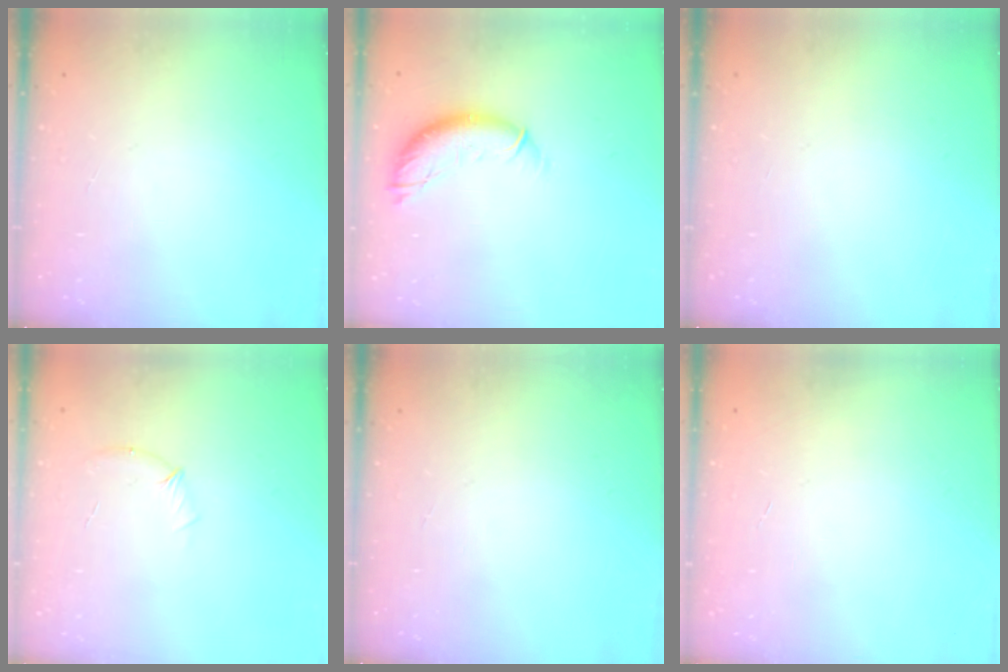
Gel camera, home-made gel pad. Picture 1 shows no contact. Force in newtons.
{"total": 10.1, "press": 10.1, "slide": 0.6}
{"total": 0.0}
{"total": 6.3, "press": 6.2, "slide": 1.3}
{"total": 0.0}
{"total": 0.0}